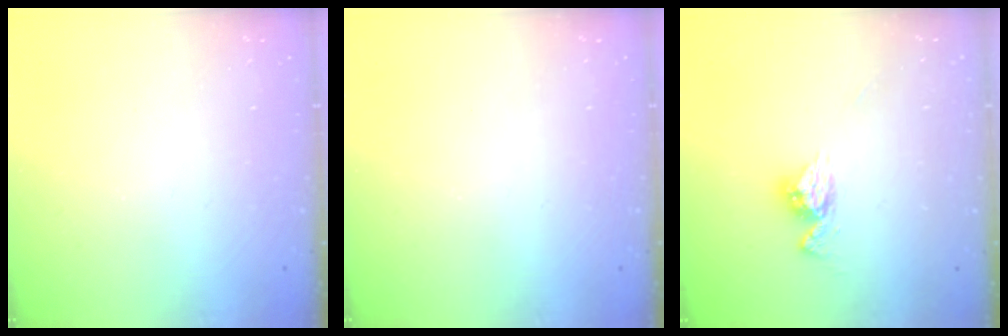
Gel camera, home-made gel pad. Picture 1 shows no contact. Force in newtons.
{"total": 0.0}
{"total": 8.7, "press": 8.6, "slide": 0.7}